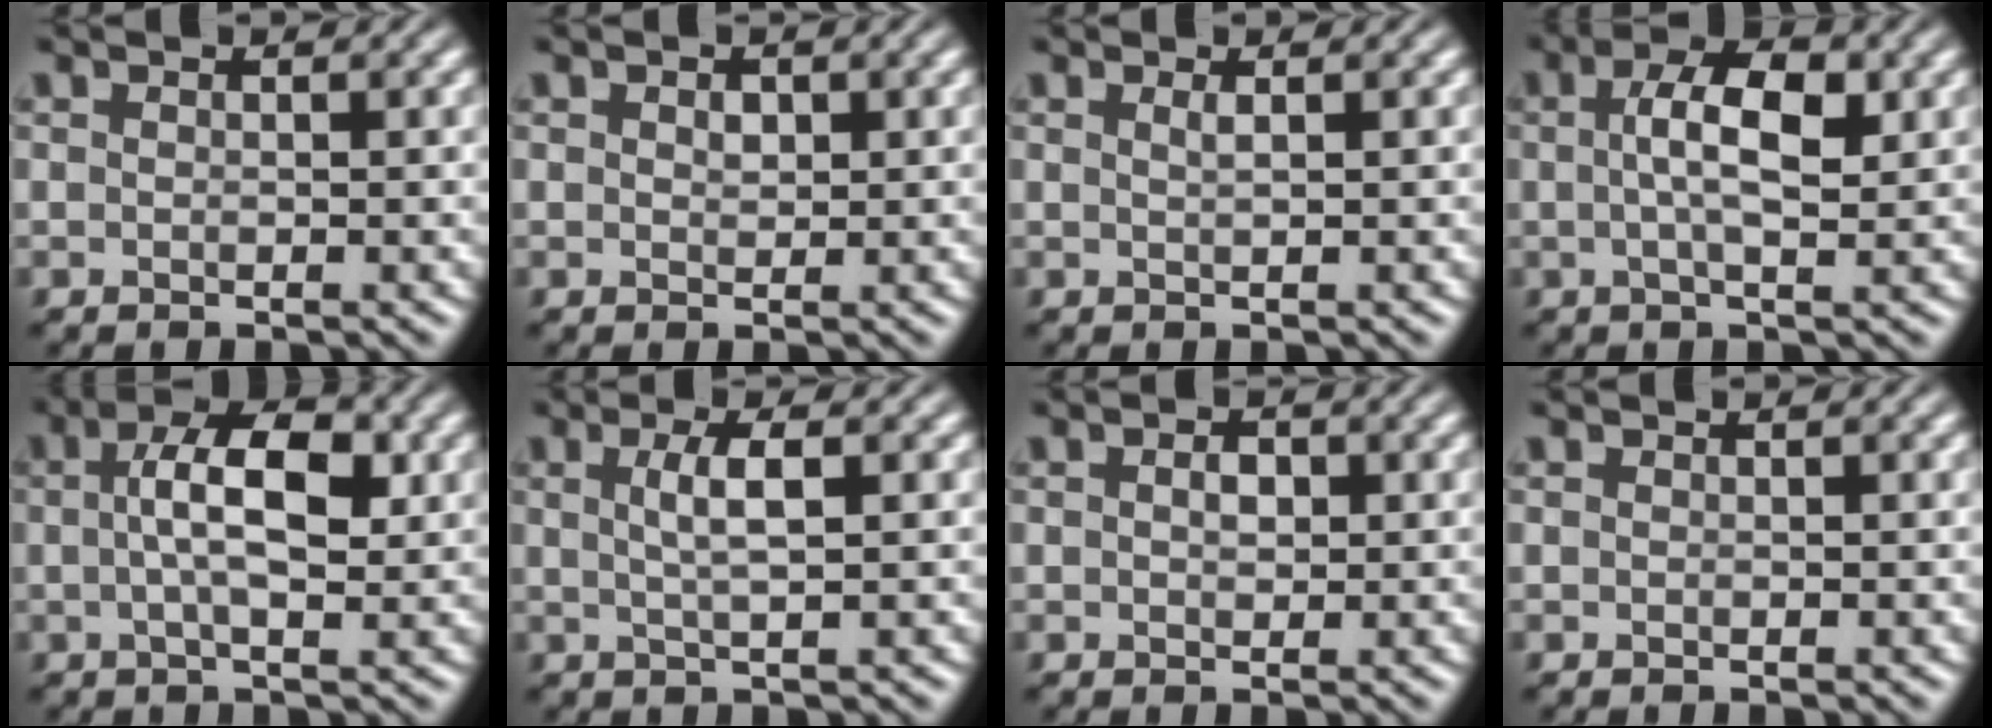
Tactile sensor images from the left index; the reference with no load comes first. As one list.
[{"total": 1.0, "force": [0.3, 0.7, 0.7], "torque": [-0.010, -0.001, 0.006]}, {"total": 0.9, "force": [0.3, 0.3, 0.7], "torque": [-0.007, 0.002, 0.004]}, {"total": 4.6, "force": [0.7, 1.6, 4.3], "torque": [-0.080, 0.006, 0.010]}, {"total": 5.8, "force": [0.8, 2.3, 5.2], "torque": [-0.089, 0.008, 0.008]}, {"total": 2.7, "force": [0.6, 0.7, 2.6], "torque": [-0.045, 0.004, 0.010]}, {"total": 1.4, "force": [0.2, 0.9, 1.1], "torque": [-0.018, 0.002, 0.001]}, {"total": 0.0}]